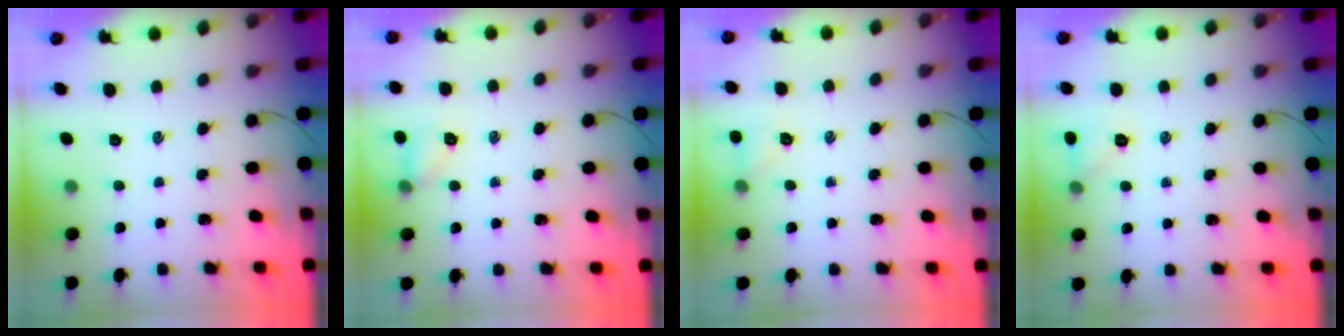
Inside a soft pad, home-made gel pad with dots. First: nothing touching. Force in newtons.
{"total": 5.4, "press": 5.2, "slide": 1.2}
{"total": 5.2, "press": 5.0, "slide": 1.2}
{"total": 5.4, "press": 5.3, "slide": 1.4}